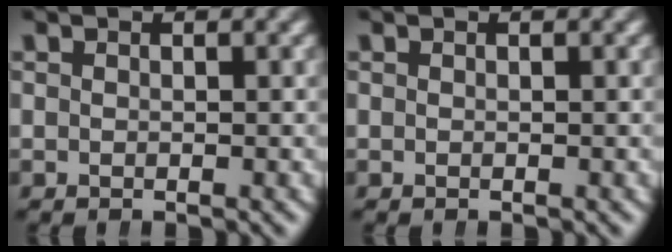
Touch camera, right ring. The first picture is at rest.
{"total": 0.0}